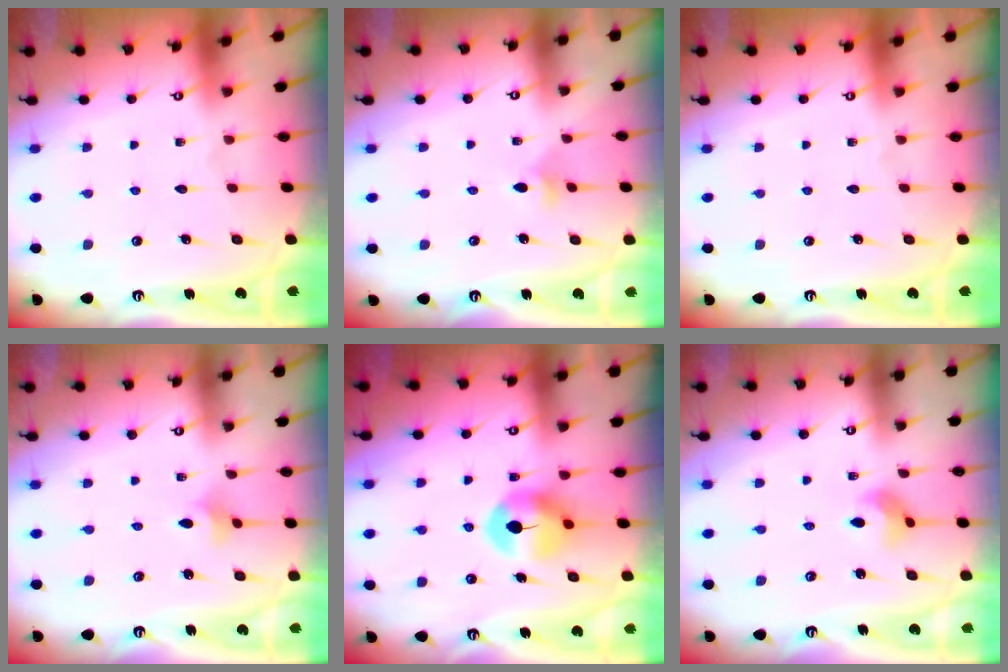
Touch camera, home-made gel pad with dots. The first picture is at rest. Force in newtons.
{"total": 3.4, "press": 3.3, "slide": 0.6}
{"total": 0.0}
{"total": 2.0, "press": 2.0, "slide": 0.4}
{"total": 7.8, "press": 7.8, "slide": 0.1}
{"total": 4.9, "press": 4.9, "slide": 0.5}